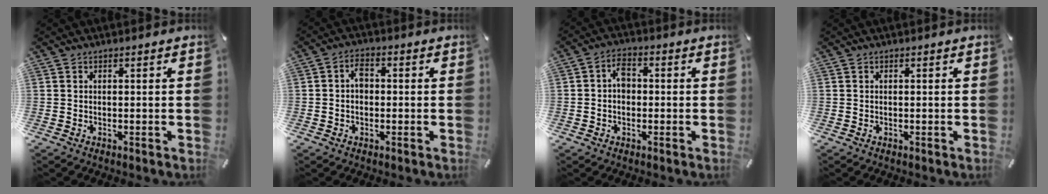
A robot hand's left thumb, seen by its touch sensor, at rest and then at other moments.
{"total": 3.5, "force": [-0.2, 2.4, 2.6], "torque": [-0.051, 0.012, -0.005]}
{"total": 4.2, "force": [-0.3, 2.9, 3.1], "torque": [-0.058, 0.013, -0.006]}
{"total": 0.0}